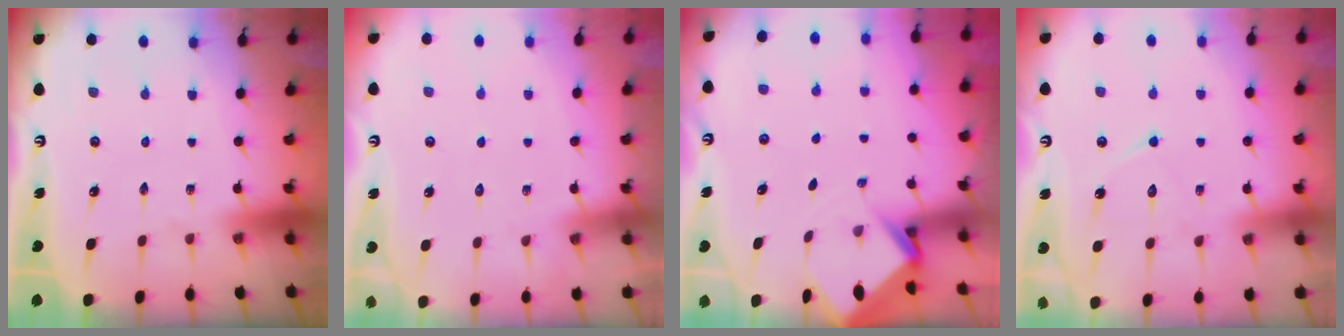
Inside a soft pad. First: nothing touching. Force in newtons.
{"total": 5.2, "press": 5.1, "slide": 0.6}
{"total": 3.2, "press": 3.2, "slide": 0.2}
{"total": 9.0, "press": 8.9, "slide": 0.7}